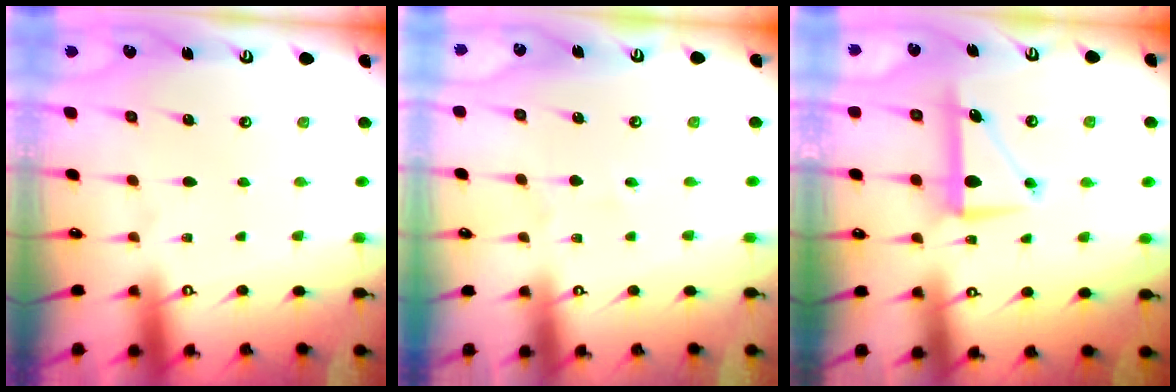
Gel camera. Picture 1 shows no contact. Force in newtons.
{"total": 1.9, "press": 1.9, "slide": 0.5}
{"total": 8.4, "press": 8.4, "slide": 0.6}